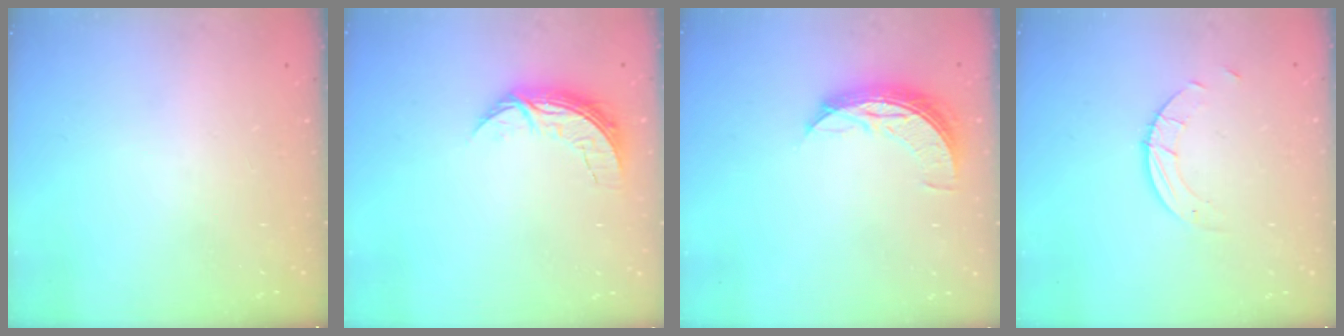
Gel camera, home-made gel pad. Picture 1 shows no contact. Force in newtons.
{"total": 7.2, "press": 7.1, "slide": 0.5}
{"total": 7.9, "press": 7.9, "slide": 0.4}
{"total": 2.5, "press": 2.5, "slide": 0.2}